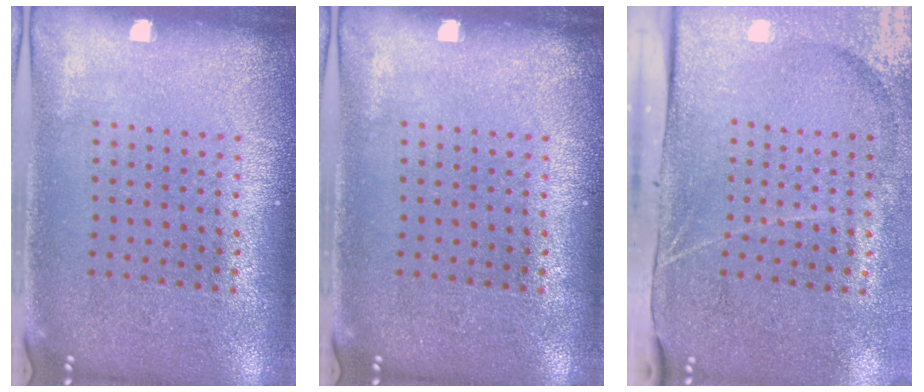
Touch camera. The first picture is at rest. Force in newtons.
{"total": 0.0}
{"total": 4.3, "press": 3.5, "slide": 2.6}